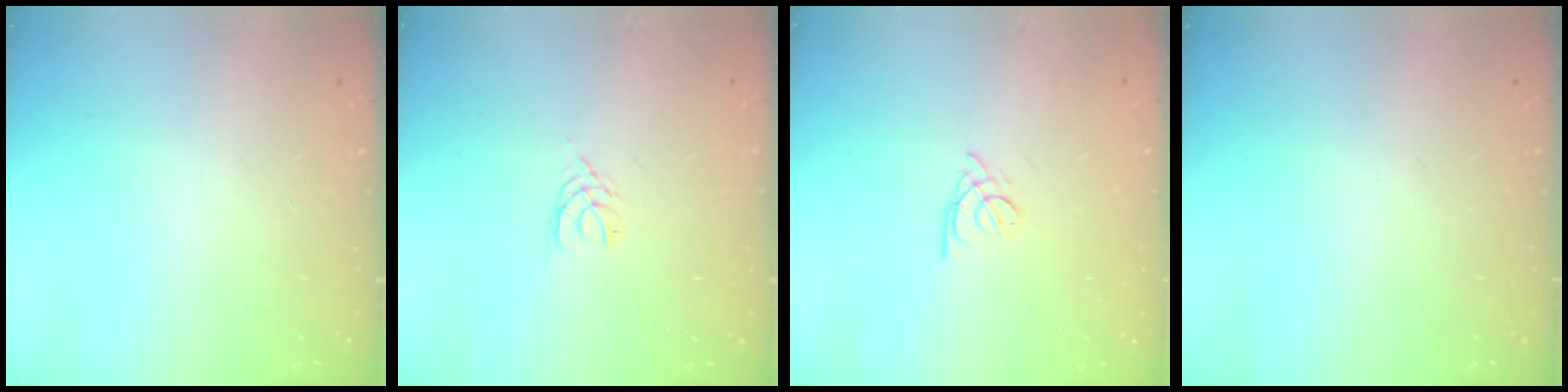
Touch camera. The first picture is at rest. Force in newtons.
{"total": 2.0, "press": 1.9, "slide": 0.3}
{"total": 1.8, "press": 1.7, "slide": 0.5}
{"total": 0.0}